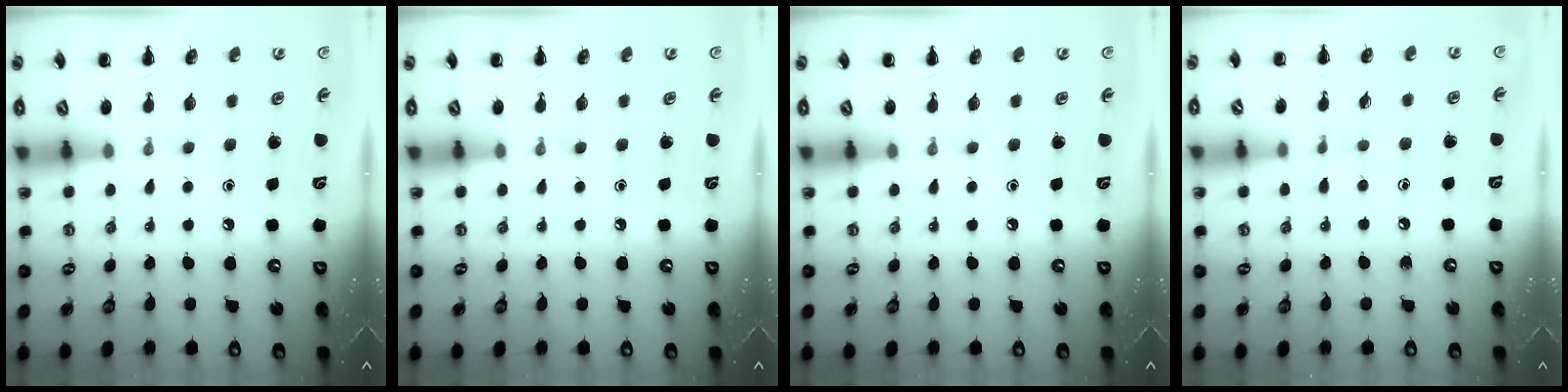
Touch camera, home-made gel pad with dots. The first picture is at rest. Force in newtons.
{"total": 0.0}
{"total": 0.0}
{"total": 3.6, "press": 3.2, "slide": 1.5}